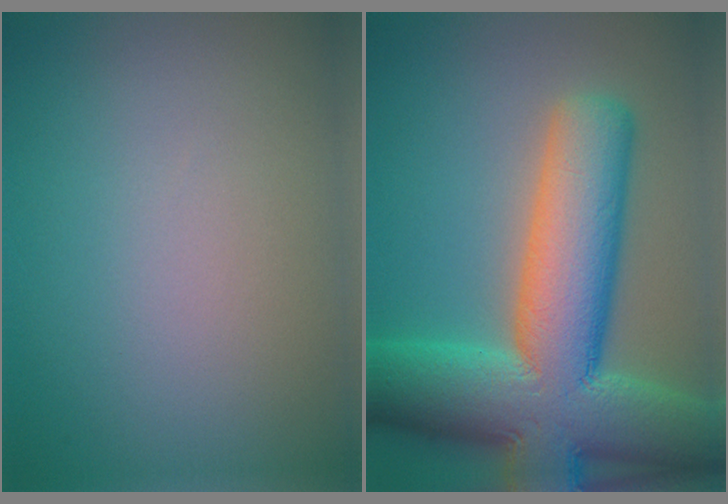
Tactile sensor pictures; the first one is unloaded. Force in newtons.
{"total": 15.0, "press": 14.9, "slide": 1.1}